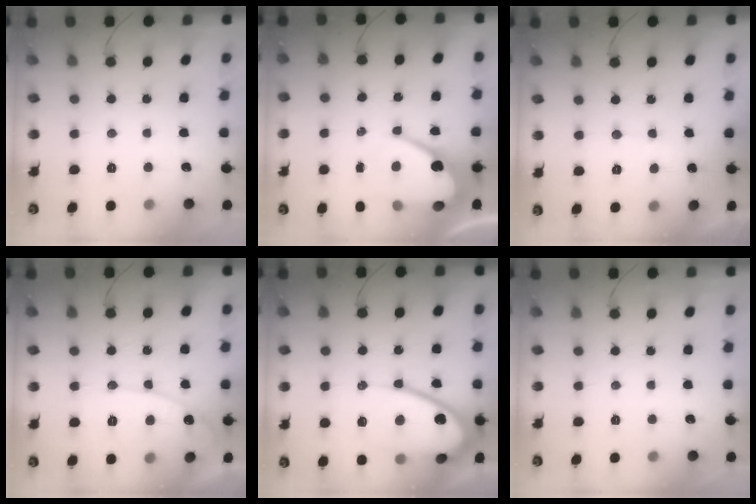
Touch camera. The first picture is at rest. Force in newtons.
{"total": 13.0, "press": 12.9, "slide": 1.0}
{"total": 3.9, "press": 3.9, "slide": 0.2}
{"total": 11.1, "press": 11.1, "slide": 0.9}
{"total": 15.3, "press": 15.2, "slide": 1.4}
{"total": 0.0}